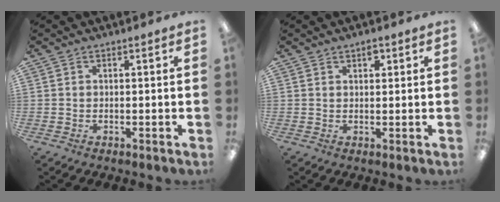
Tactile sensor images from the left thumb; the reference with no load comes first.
{"total": 2.2, "force": [1.6, 1.2, 1.1], "torque": [-0.006, -0.005, 0.025]}